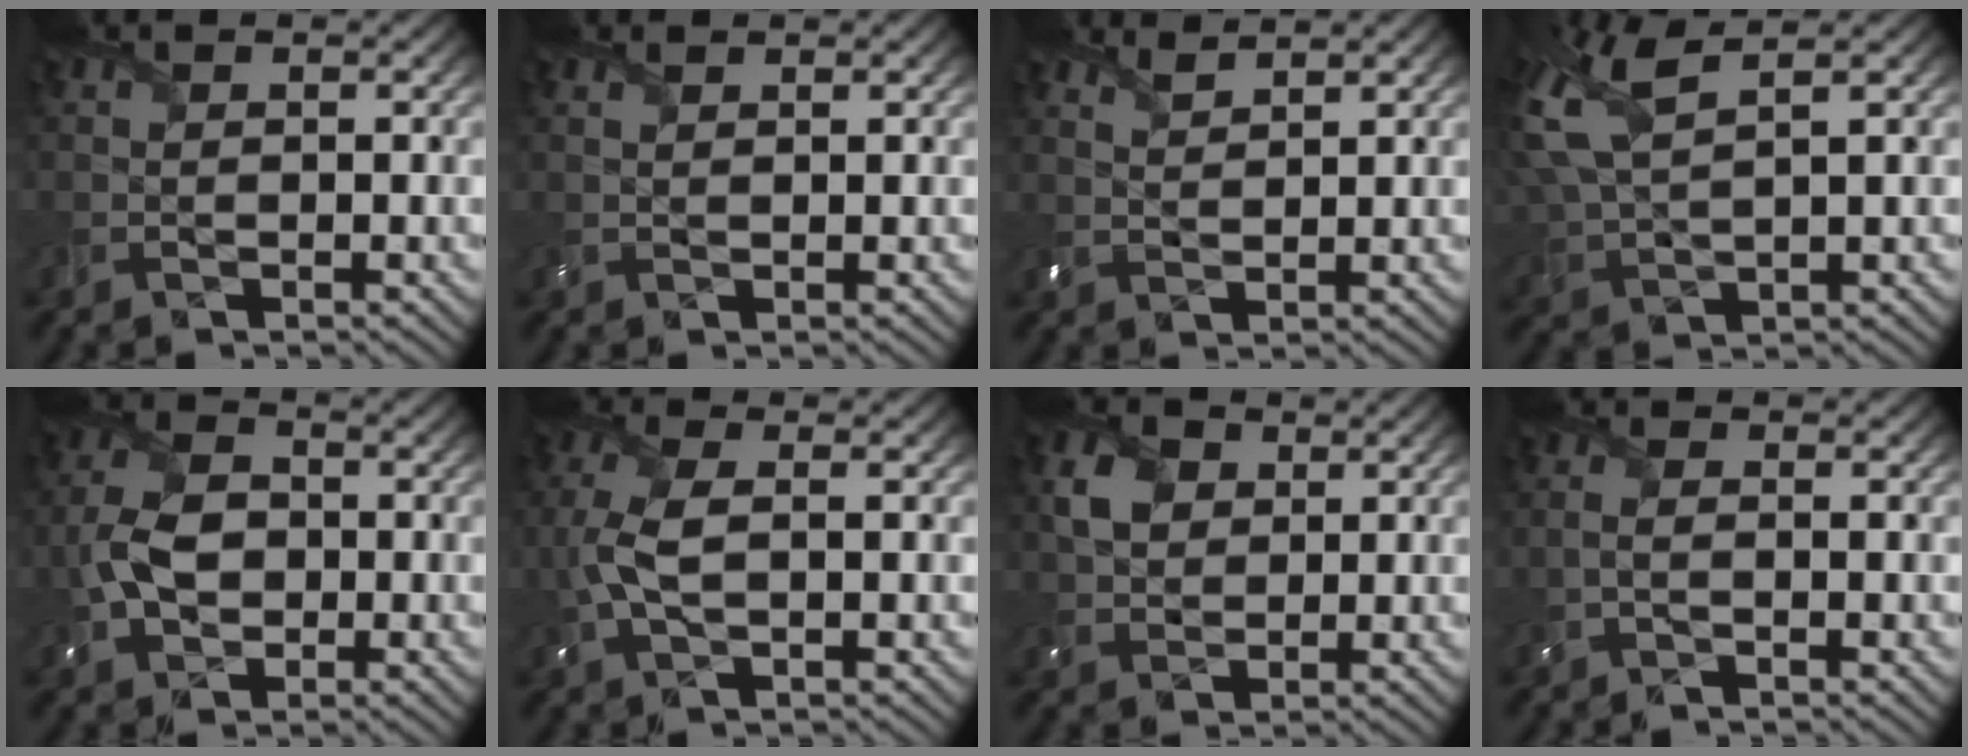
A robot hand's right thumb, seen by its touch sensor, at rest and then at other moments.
{"total": 0.8, "force": [0.8, 0.3, 0.3], "torque": [-0.012, 0.000, 0.015]}
{"total": 2.4, "force": [2.2, 0.4, 1.0], "torque": [-0.024, -0.001, 0.049]}
{"total": 9.0, "force": [4.3, 3.3, 7.1], "torque": [-0.203, 0.014, 0.088]}
{"total": 6.6, "force": [-1.1, 4.7, 4.6], "torque": [-0.114, 0.002, -0.027]}
{"total": 5.4, "force": [-0.2, 2.5, 4.7], "torque": [-0.135, 0.002, -0.008]}
{"total": 4.6, "force": [1.7, 3.4, 2.6], "torque": [-0.067, 0.006, 0.032]}
{"total": 1.2, "force": [-0.5, 0.3, 1.1], "torque": [-0.027, 0.001, -0.017]}